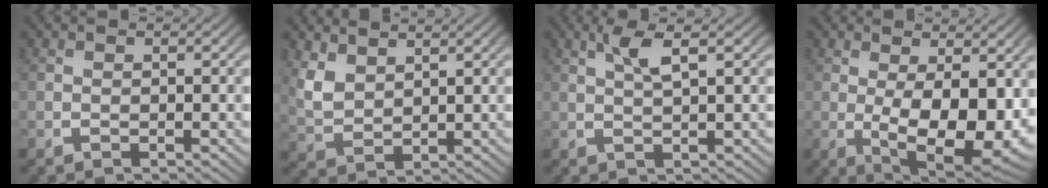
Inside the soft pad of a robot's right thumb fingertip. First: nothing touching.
{"total": 3.6, "force": [1.8, 2.2, 2.1], "torque": [-0.058, -0.008, 0.049]}
{"total": 2.8, "force": [1.7, 0.4, 2.3], "torque": [-0.044, 0.006, 0.032]}
{"total": 10.5, "force": [-1.1, 6.0, 8.5], "torque": [-0.156, -0.049, 0.008]}